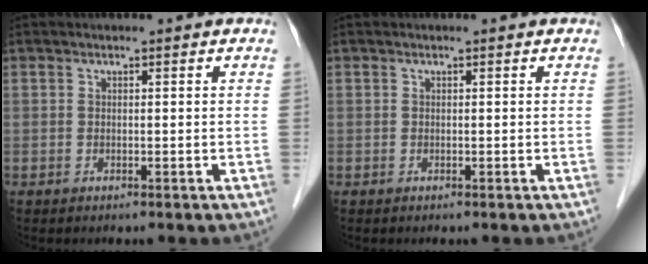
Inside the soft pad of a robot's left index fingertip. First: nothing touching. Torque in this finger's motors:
{"motor_torque": [0.00, 0.00, -0.02, 0.00]}